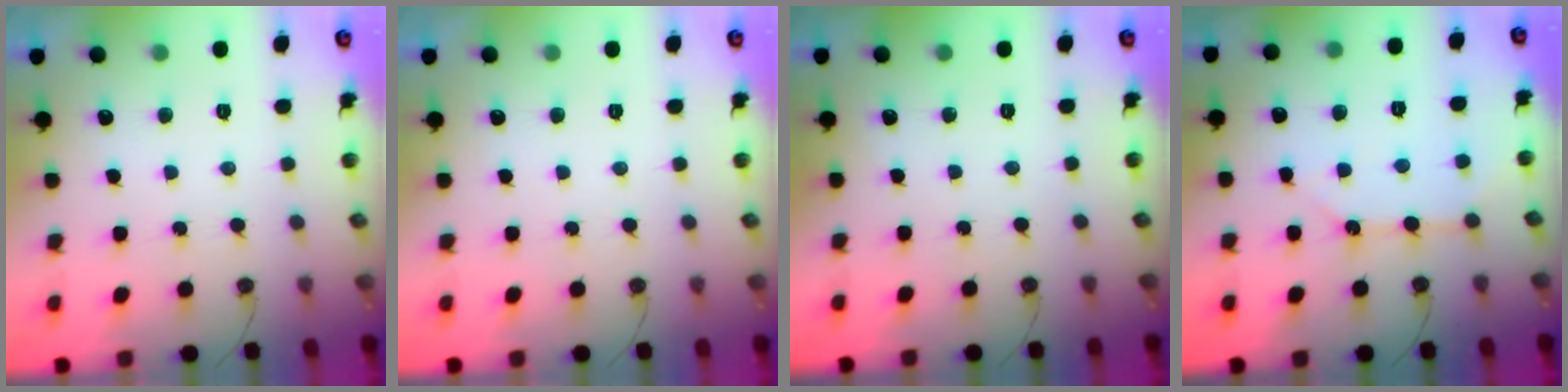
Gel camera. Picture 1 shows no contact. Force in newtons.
{"total": 0.0}
{"total": 0.0}
{"total": 9.0, "press": 9.0, "slide": 1.0}